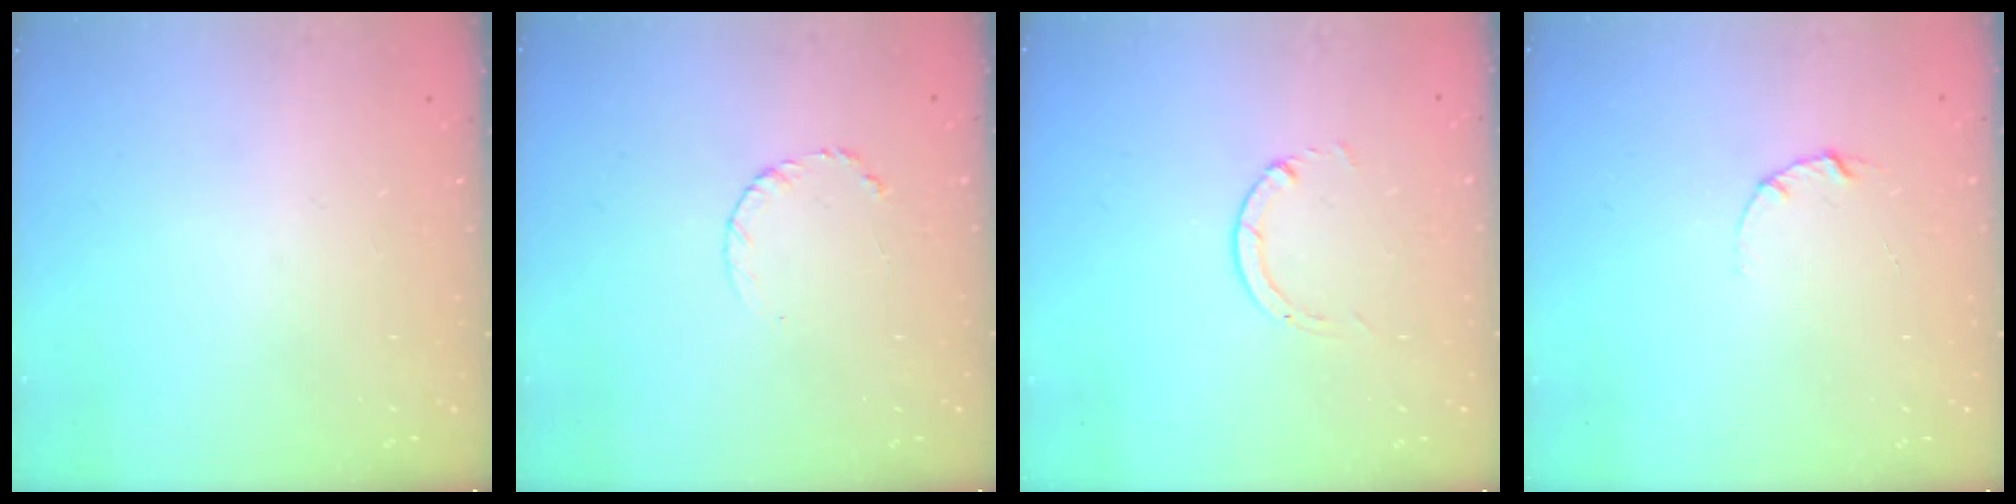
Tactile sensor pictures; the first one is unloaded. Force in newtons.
{"total": 3.3, "press": 3.3, "slide": 0.3}
{"total": 1.3, "press": 1.3, "slide": 0.2}
{"total": 2.1, "press": 2.1, "slide": 0.1}